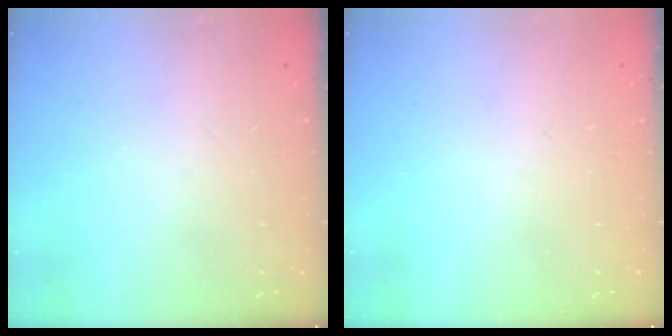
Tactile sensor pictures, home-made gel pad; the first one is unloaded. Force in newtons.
{"total": 0.0}